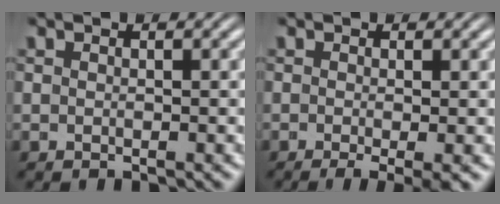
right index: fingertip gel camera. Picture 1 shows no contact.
{"total": 4.0, "force": [-2.7, 1.1, 2.7], "torque": [-0.039, -0.016, -0.036]}